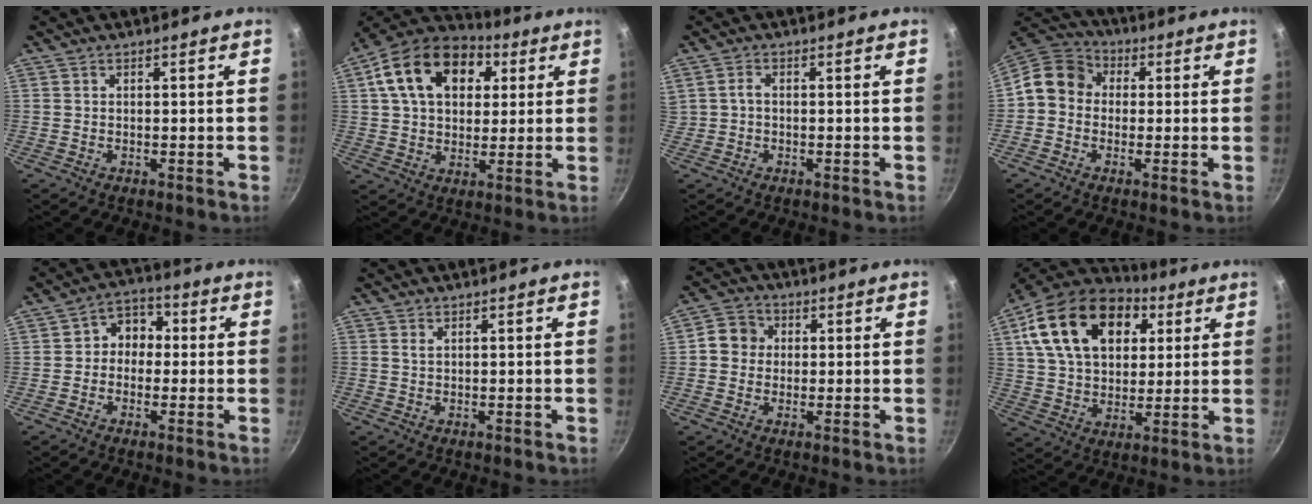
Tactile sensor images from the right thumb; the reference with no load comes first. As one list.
[{"total": 19.3, "force": [6.3, 13.2, 12.5], "torque": [-0.203, 0.014, 0.093]}, {"total": 1.6, "force": [-0.1, 1.2, 1.1], "torque": [-0.017, 0.012, 0.001]}, {"total": 9.2, "force": [0.2, 8.0, 4.5], "torque": [-0.055, 0.028, -0.023]}, {"total": 6.3, "force": [-0.1, 5.3, 3.4], "torque": [-0.007, 0.018, -0.019]}, {"total": 0.6, "force": [0.4, 0.3, 0.5], "torque": [-0.008, -0.002, 0.007]}, {"total": 5.6, "force": [0.4, 5.1, 2.2], "torque": [-0.009, 0.009, -0.009]}, {"total": 23.0, "force": [8.4, 15.2, 15.1], "torque": [-0.248, 0.000, 0.136]}]